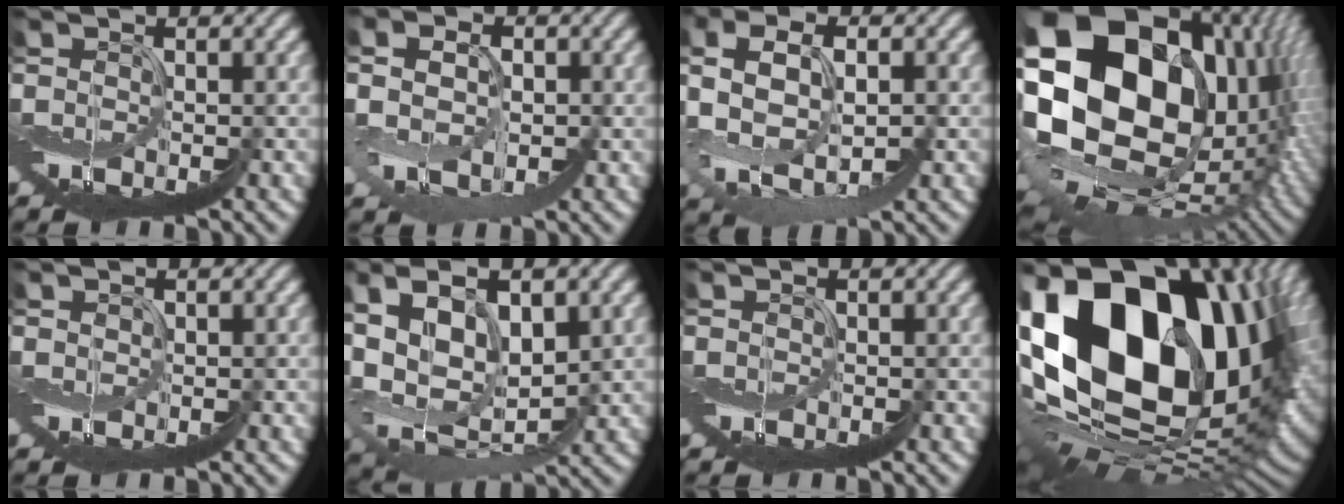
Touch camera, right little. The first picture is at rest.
{"total": 2.5, "force": [1.2, 1.7, 1.4], "torque": [-0.027, 0.022, 0.008]}
{"total": 3.8, "force": [0.1, 1.7, 3.4], "torque": [-0.097, 0.021, -0.010]}
{"total": 17.5, "force": [4.2, 12.6, 11.4], "torque": [-0.255, -0.013, 0.081]}
{"total": 1.0, "force": [1.0, 0.1, -0.2], "torque": [-0.008, 0.000, 0.017]}
{"total": 9.2, "force": [4.1, 5.0, 6.6], "torque": [-0.150, 0.021, 0.085]}
{"total": 0.0}
{"total": 16.7, "force": [7.2, 9.8, 11.5], "torque": [-0.254, 0.027, 0.130]}